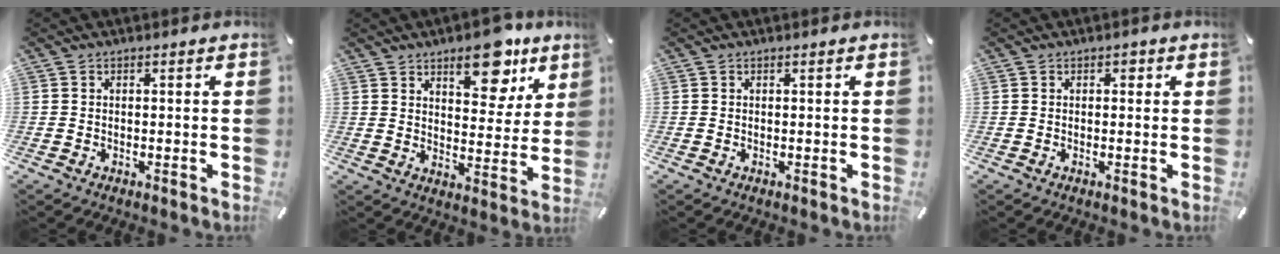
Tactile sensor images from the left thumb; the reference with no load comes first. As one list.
[{"total": 13.4, "force": [8.8, 6.5, 7.8], "torque": [-0.080, -0.054, 0.144]}, {"total": 0.0}, {"total": 1.1, "force": [0.3, 0.9, 0.5], "torque": [-0.003, 0.003, 0.001]}]